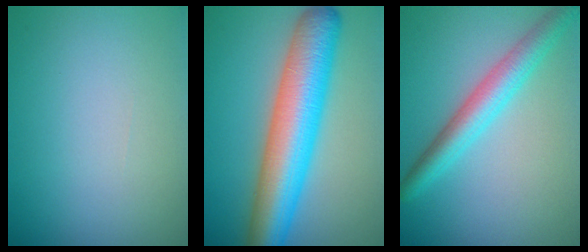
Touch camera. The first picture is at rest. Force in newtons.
{"total": 10.2, "press": 10.2, "slide": 0.2}
{"total": 4.2, "press": 4.2, "slide": 0.2}